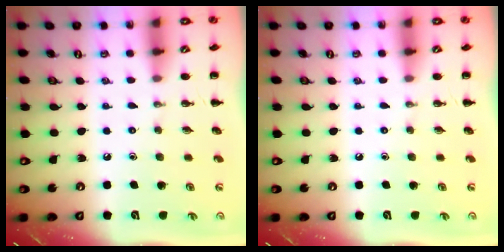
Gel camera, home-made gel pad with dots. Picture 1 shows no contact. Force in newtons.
{"total": 0.0}